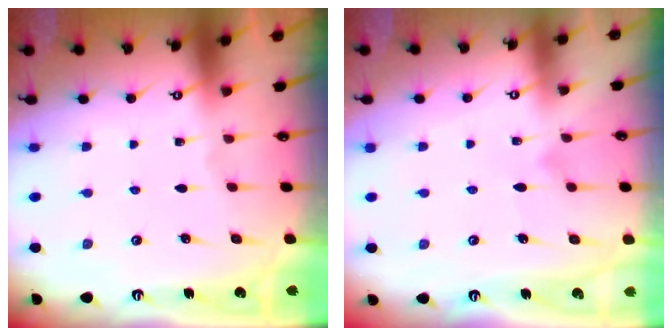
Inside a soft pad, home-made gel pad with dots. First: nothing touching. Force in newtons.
{"total": 8.1, "press": 8.1, "slide": 0.3}